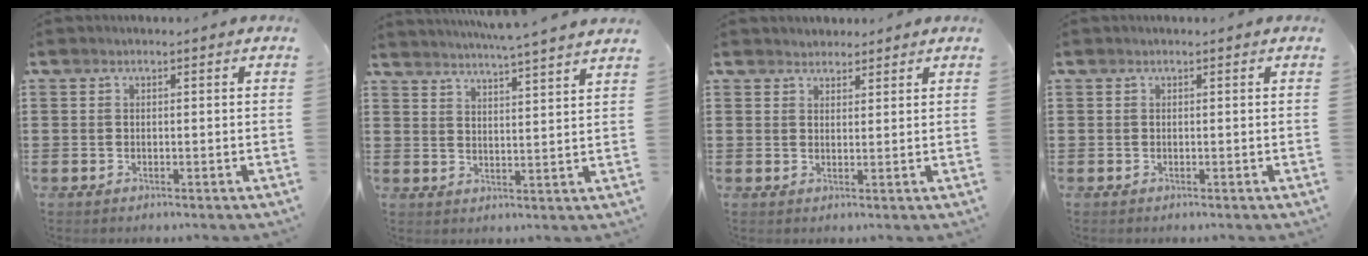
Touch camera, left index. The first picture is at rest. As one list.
[{"total": 4.3, "force": [4.1, -1.1, 0.8], "torque": [-0.033, -0.025, 0.069]}, {"total": 2.0, "force": [1.9, 0.7, -0.3], "torque": [-0.001, 0.003, 0.038]}, {"total": 0.0}]